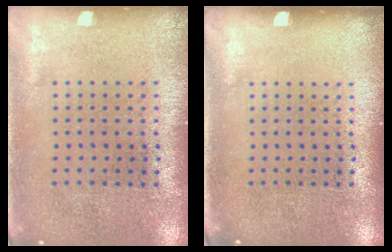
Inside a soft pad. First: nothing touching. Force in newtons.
{"total": 0.0}